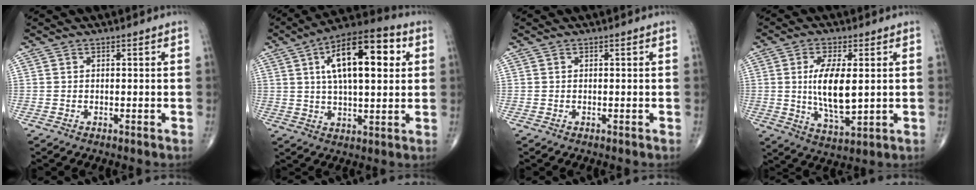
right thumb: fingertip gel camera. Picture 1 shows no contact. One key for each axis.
{"total": 17.9, "fx": 4.9, "fy": 7.5, "fz": 15.5, "tx": -0.228, "ty": 0.011, "tz": 0.071}
{"total": 0.0}
{"total": 10.9, "fx": 0.9, "fy": 4.4, "fz": 10.0, "tx": -0.180, "ty": -0.022, "tz": 0.023}